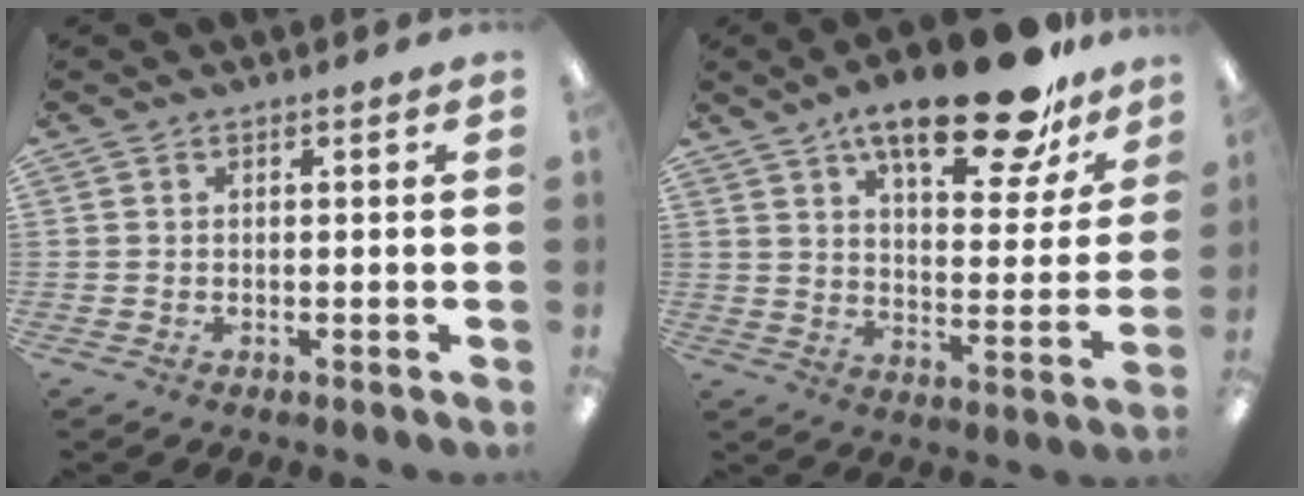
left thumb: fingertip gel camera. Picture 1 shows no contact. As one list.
[{"total": 21.4, "force": [15.3, 7.0, 13.2], "torque": [-0.196, -0.091, 0.249]}]